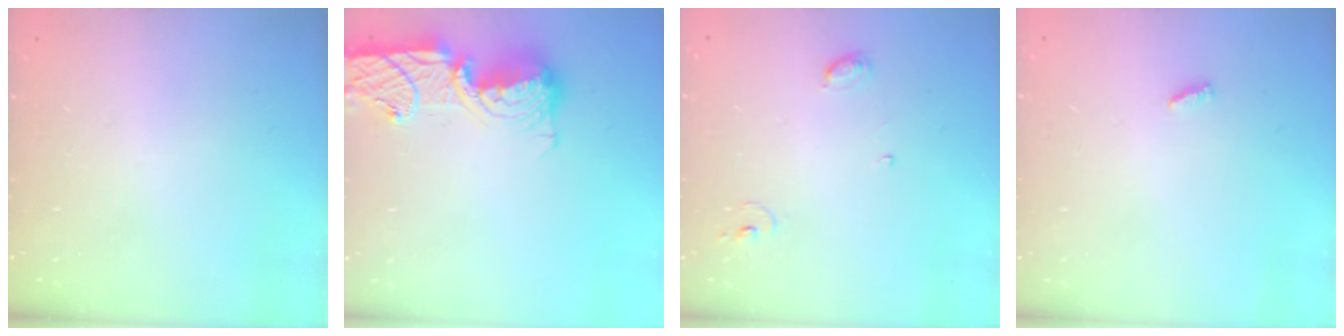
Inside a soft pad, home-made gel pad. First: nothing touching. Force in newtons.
{"total": 16.2, "press": 16.2, "slide": 1.1}
{"total": 4.9, "press": 4.8, "slide": 0.2}
{"total": 2.8, "press": 2.7, "slide": 0.3}